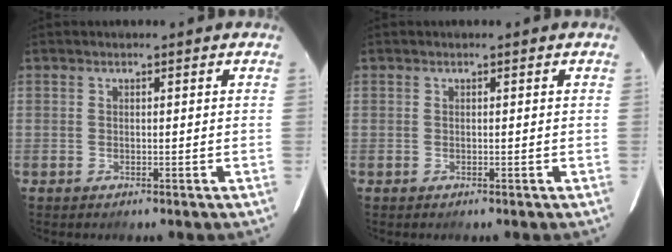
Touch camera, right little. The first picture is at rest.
{"total": 0.0}